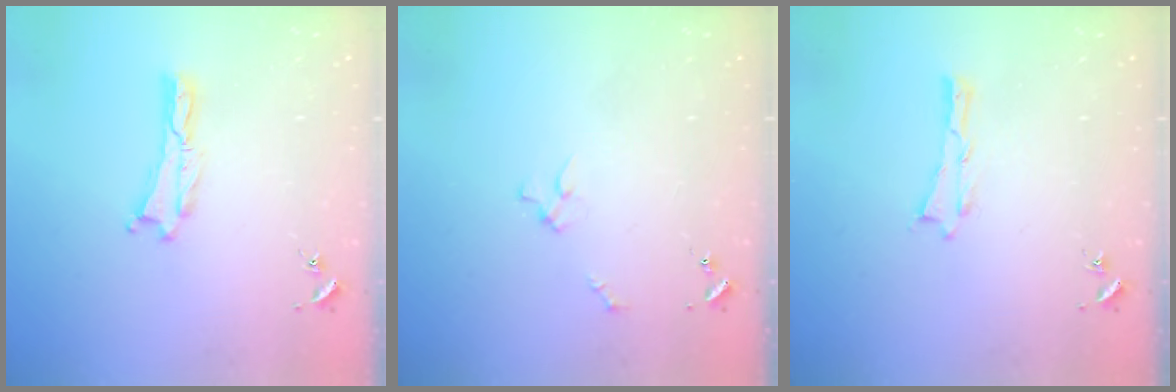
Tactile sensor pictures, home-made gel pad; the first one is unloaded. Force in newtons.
{"total": 2.0, "press": 2.0, "slide": 0.2}
{"total": 0.0}